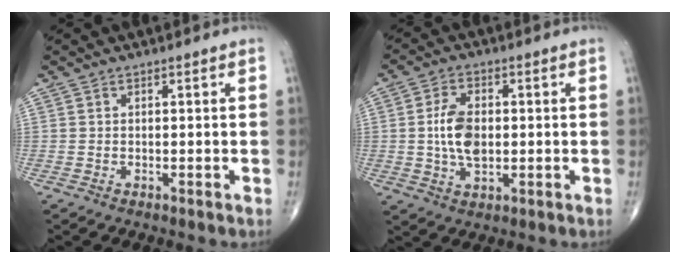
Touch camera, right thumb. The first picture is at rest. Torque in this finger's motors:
{"motor_torque": [1.22, 0.93, 0.78, -0.27, 0.12]}